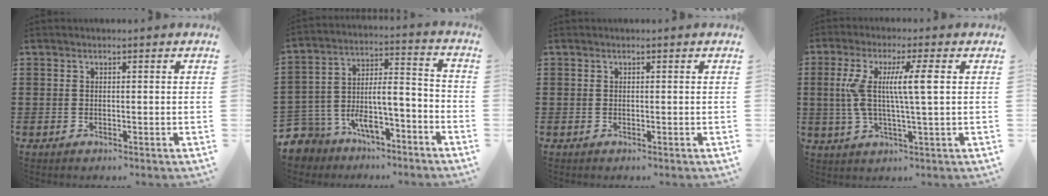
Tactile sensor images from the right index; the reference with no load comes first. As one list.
[{"total": 7.8, "force": [-6.3, 3.1, 3.4], "torque": [-0.078, 0.003, -0.125]}, {"total": 0.0}, {"total": 8.3, "force": [1.2, 0.6, 8.2], "torque": [-0.171, -0.007, 0.009]}]